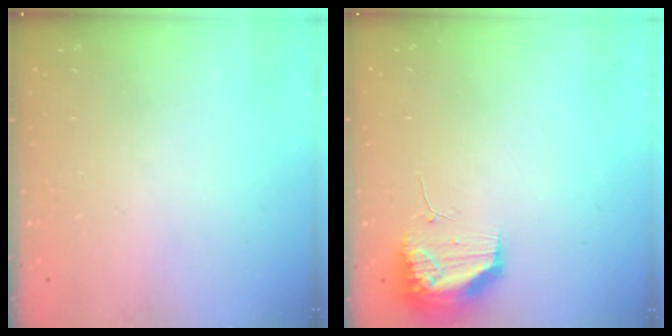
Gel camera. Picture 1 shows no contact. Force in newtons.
{"total": 10.6, "press": 10.5, "slide": 1.3}